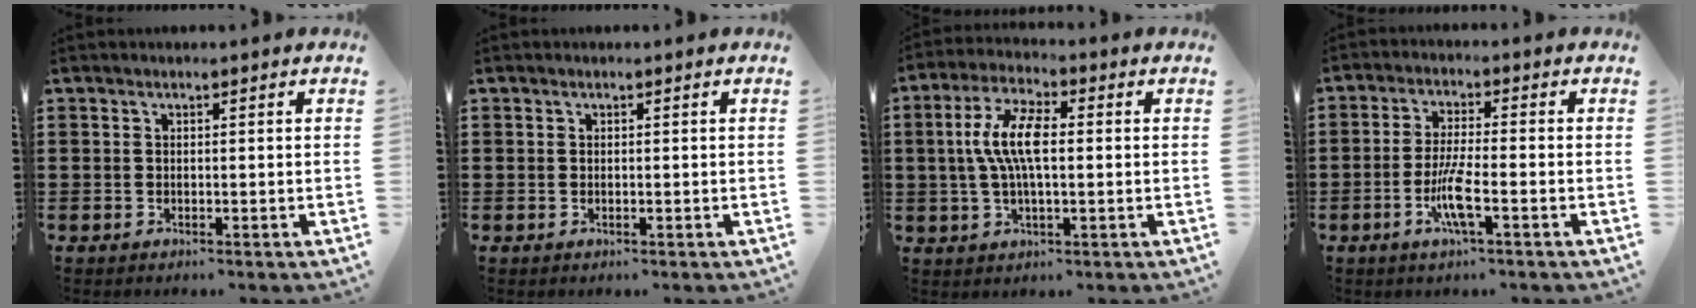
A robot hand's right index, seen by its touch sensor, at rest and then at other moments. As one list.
[{"total": 0.0}, {"total": 8.3, "force": [0.2, 2.8, 7.8], "torque": [-0.169, 0.000, -0.005]}, {"total": 6.0, "force": [-2.2, 0.7, 5.6], "torque": [-0.119, -0.014, -0.046]}]